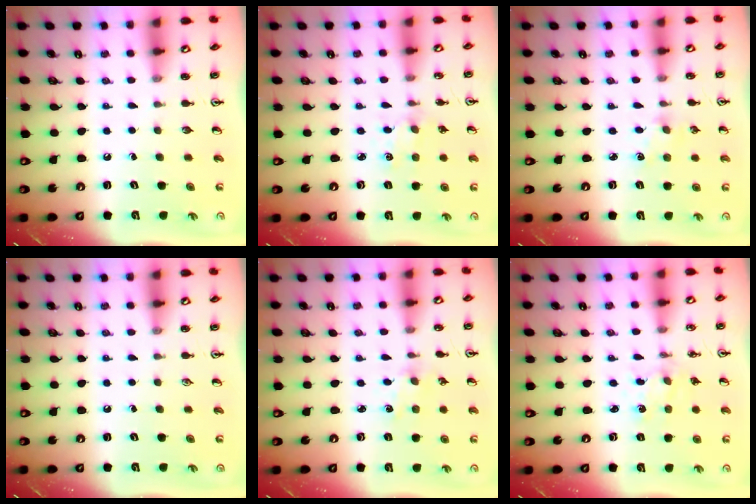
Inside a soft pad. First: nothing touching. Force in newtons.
{"total": 1.9, "press": 1.9, "slide": 0.3}
{"total": 2.5, "press": 2.5, "slide": 0.3}
{"total": 0.0}
{"total": 0.7, "press": 0.7, "slide": 0.2}
{"total": 0.7, "press": 0.7, "slide": 0.1}